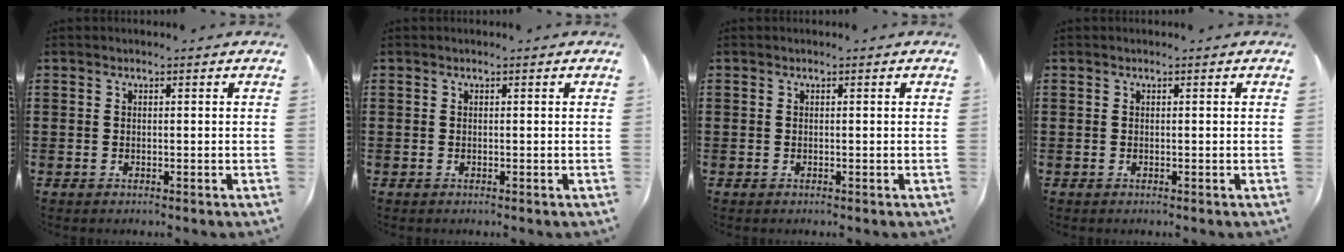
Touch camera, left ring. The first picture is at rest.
{"total": 0.0}
{"total": 0.0}
{"total": 0.0}